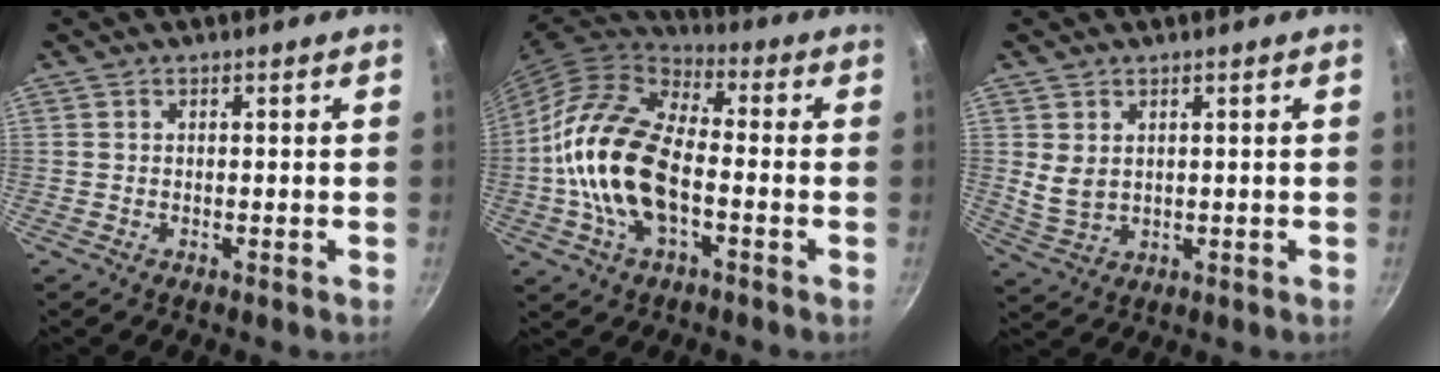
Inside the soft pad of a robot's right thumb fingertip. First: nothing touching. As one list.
[{"total": 19.0, "force": [-3.1, 10.4, 15.5], "torque": [-0.279, 0.032, -0.071]}, {"total": 4.3, "force": [1.4, 2.9, 2.8], "torque": [-0.048, -0.015, 0.037]}]